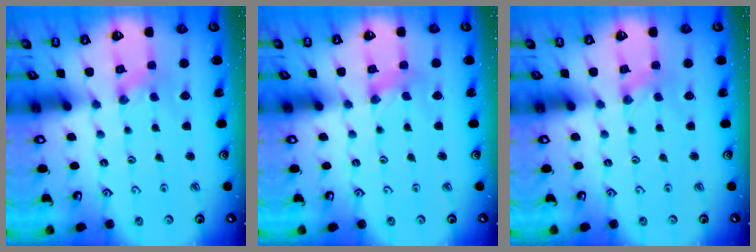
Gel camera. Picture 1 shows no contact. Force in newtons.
{"total": 0.0}
{"total": 0.5, "press": 0.5, "slide": 0.1}